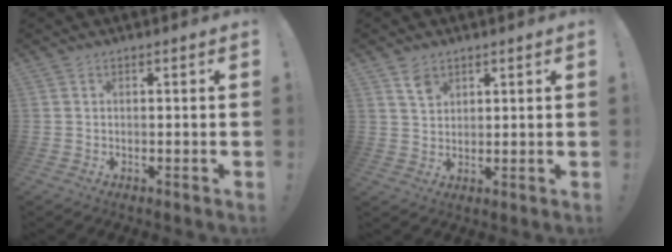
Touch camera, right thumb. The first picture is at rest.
{"total": 5.1, "force": [3.4, 3.4, 1.8], "torque": [-0.025, -0.013, 0.062]}